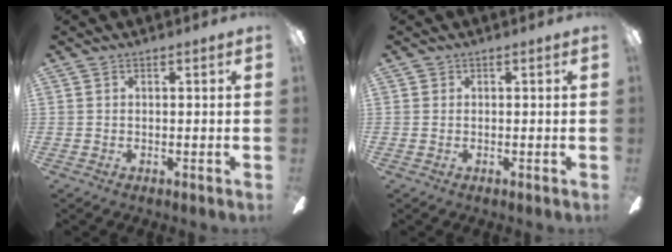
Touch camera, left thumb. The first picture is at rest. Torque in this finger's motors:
{"motor_torque": [0.00, 0.00, -0.04, 0.07, 0.00]}